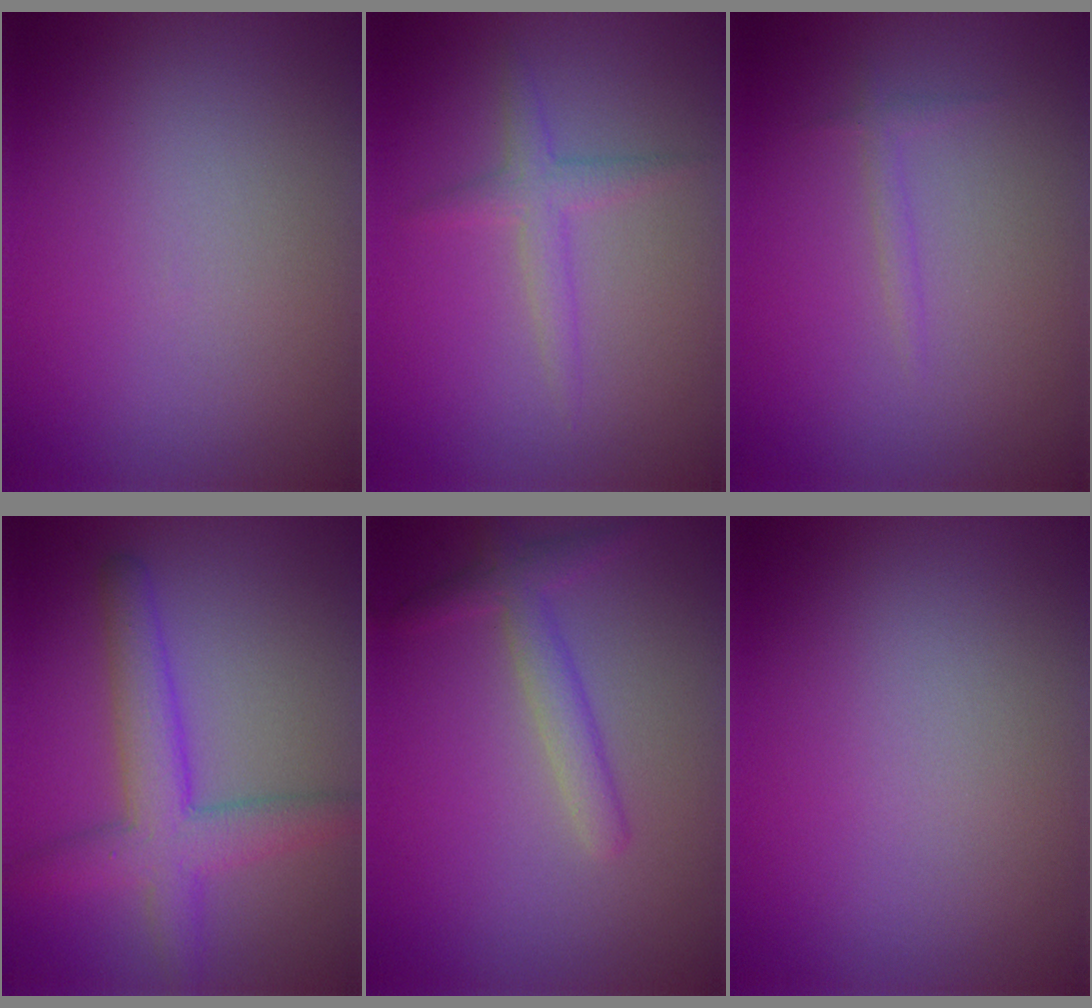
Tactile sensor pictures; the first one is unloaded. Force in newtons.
{"total": 2.0, "press": 2.0, "slide": 0.1}
{"total": 0.8, "press": 0.8, "slide": 0.1}
{"total": 5.0, "press": 5.0, "slide": 0.2}
{"total": 2.5, "press": 2.5, "slide": 0.1}
{"total": 0.0}